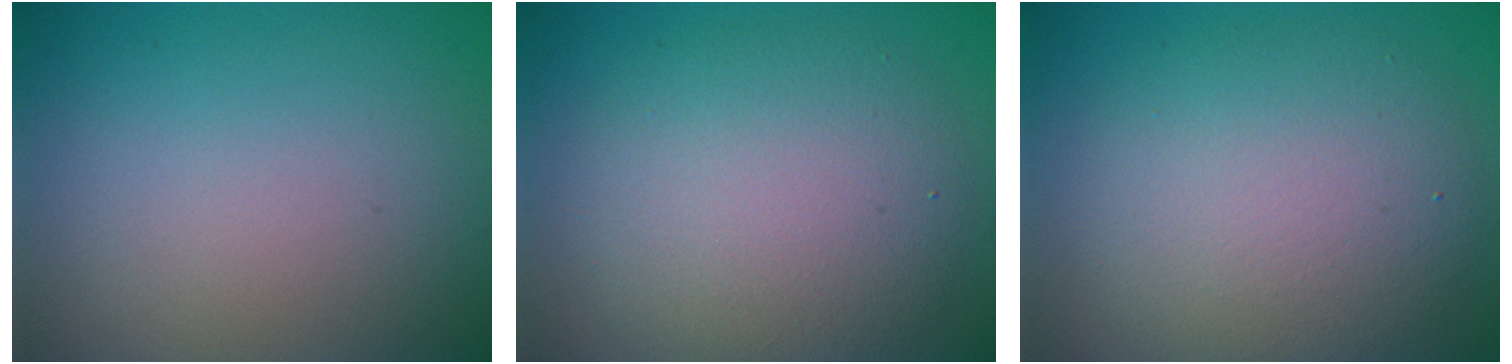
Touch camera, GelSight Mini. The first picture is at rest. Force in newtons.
{"total": 6.6, "press": 6.6, "slide": 0.5}
{"total": 6.9, "press": 6.9, "slide": 0.1}